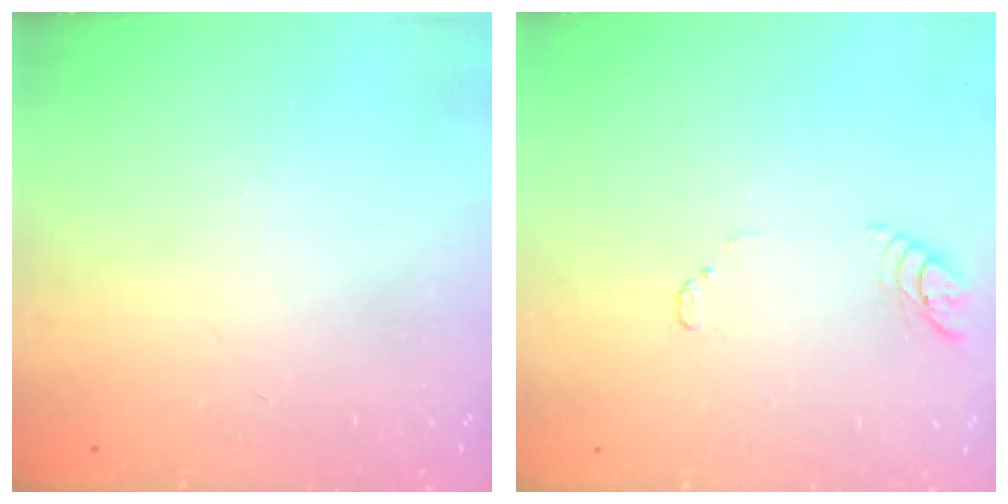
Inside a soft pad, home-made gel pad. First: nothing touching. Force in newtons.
{"total": 3.7, "press": 3.7, "slide": 0.4}